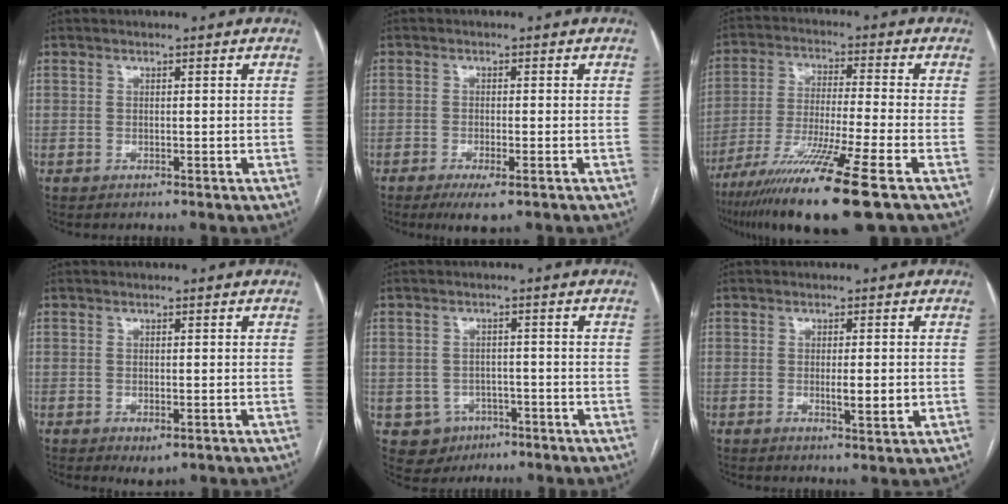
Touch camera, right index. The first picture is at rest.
{"total": 4.2, "force": [-2.4, 0.8, 3.4], "torque": [-0.059, -0.009, -0.036]}
{"total": 15.8, "force": [-10.0, -0.9, 12.3], "torque": [-0.233, -0.049, -0.177]}
{"total": 2.3, "force": [-1.0, 1.0, 1.8], "torque": [-0.024, -0.002, -0.006]}
{"total": 5.1, "force": [-2.2, 4.5, 0.8], "torque": [-0.009, 0.008, -0.024]}
{"total": 3.7, "force": [-0.4, 0.6, 3.6], "torque": [-0.058, -0.006, -0.005]}